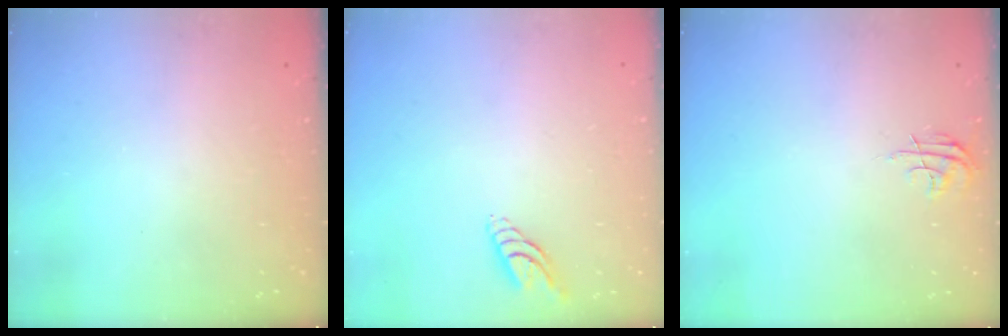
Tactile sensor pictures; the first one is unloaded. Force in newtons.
{"total": 6.0, "press": 5.9, "slide": 0.9}
{"total": 4.8, "press": 4.8, "slide": 0.4}